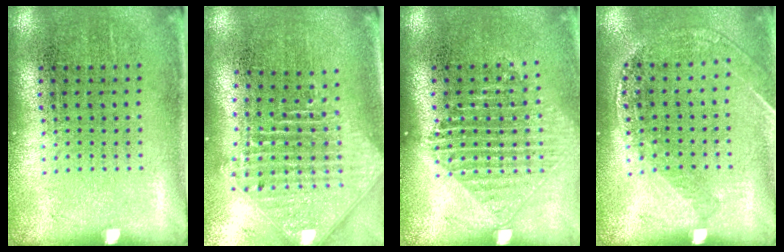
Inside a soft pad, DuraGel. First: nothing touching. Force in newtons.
{"total": 2.5, "press": 1.9, "slide": 1.7}
{"total": 1.2, "press": 1.1, "slide": 0.5}
{"total": 1.1, "press": 1.1, "slide": 0.2}